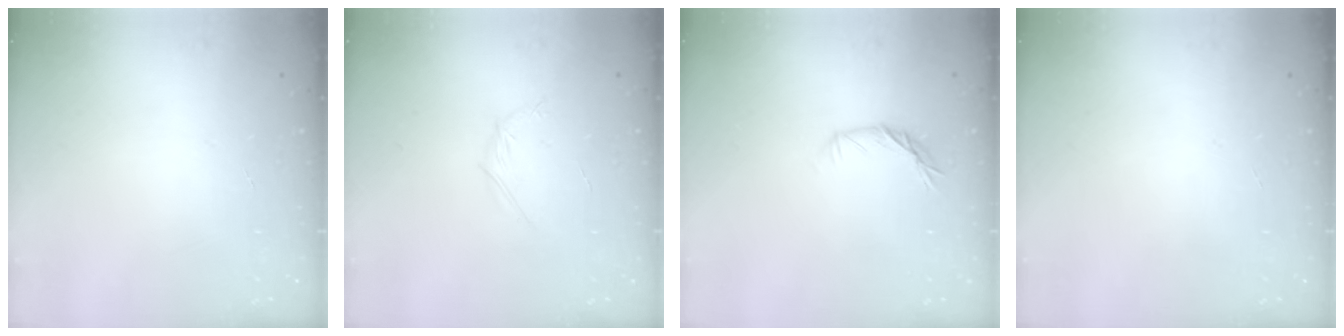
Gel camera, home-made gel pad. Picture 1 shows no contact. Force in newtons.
{"total": 3.4, "press": 3.3, "slide": 0.9}
{"total": 6.4, "press": 6.4, "slide": 0.9}
{"total": 0.0}